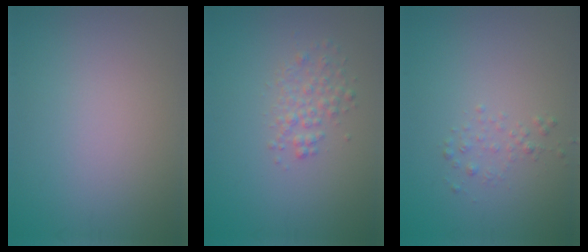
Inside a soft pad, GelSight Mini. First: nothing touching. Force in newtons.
{"total": 2.0, "press": 2.0, "slide": 0.1}
{"total": 1.1, "press": 1.1, "slide": 0.1}